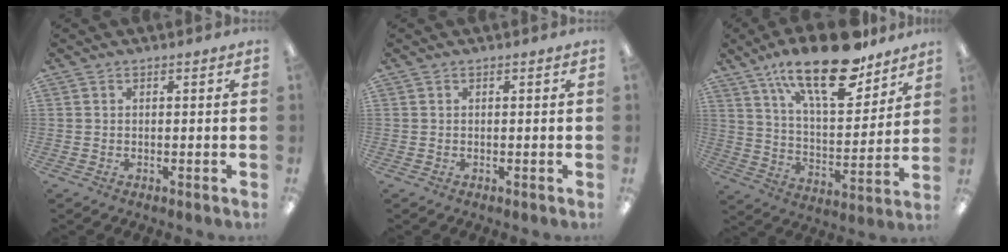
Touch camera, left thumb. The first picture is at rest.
{"total": 0.0}
{"total": 21.8, "force": [14.9, 8.2, 13.6], "torque": [-0.220, -0.084, 0.250]}